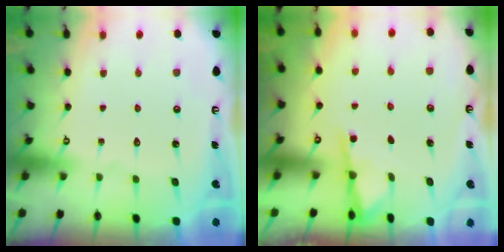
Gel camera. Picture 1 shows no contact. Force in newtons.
{"total": 2.2, "press": 2.2, "slide": 0.3}